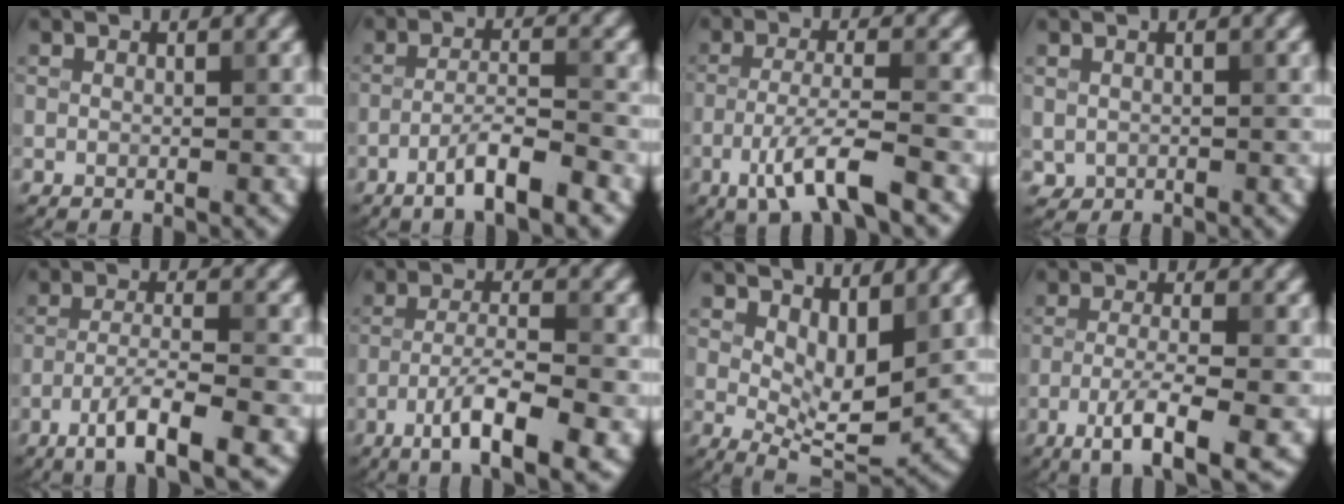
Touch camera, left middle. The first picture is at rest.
{"total": 4.5, "force": [-2.7, 0.5, 3.5], "torque": [-0.061, 0.008, -0.055]}
{"total": 5.2, "force": [-2.8, 1.0, 4.3], "torque": [-0.084, -0.001, -0.057]}
{"total": 0.8, "force": [0.0, 0.7, 0.2], "torque": [-0.002, -0.006, 0.002]}
{"total": 5.1, "force": [-2.9, 0.7, 4.1], "torque": [-0.071, 0.002, -0.058]}
{"total": 7.1, "force": [-3.3, 1.6, 6.0], "torque": [-0.103, 0.004, -0.058]}
{"total": 5.0, "force": [1.8, 2.2, 4.1], "torque": [-0.063, -0.015, 0.035]}
{"total": 5.7, "force": [-2.6, 1.1, 4.9], "torque": [-0.087, -0.001, -0.050]}